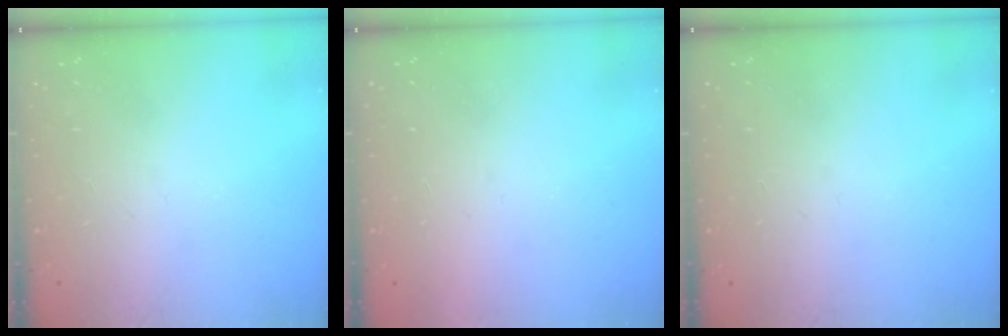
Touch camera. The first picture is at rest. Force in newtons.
{"total": 1.5, "press": 1.5, "slide": 0.1}
{"total": 0.0}